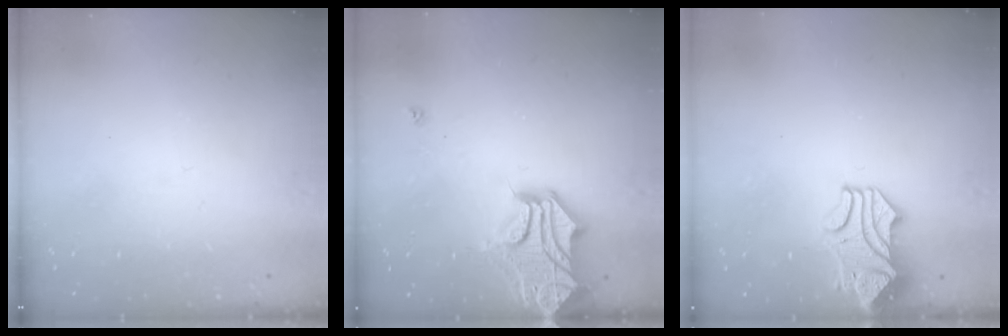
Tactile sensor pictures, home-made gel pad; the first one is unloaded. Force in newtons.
{"total": 8.7, "press": 8.4, "slide": 2.3}
{"total": 1.6, "press": 1.3, "slide": 0.9}